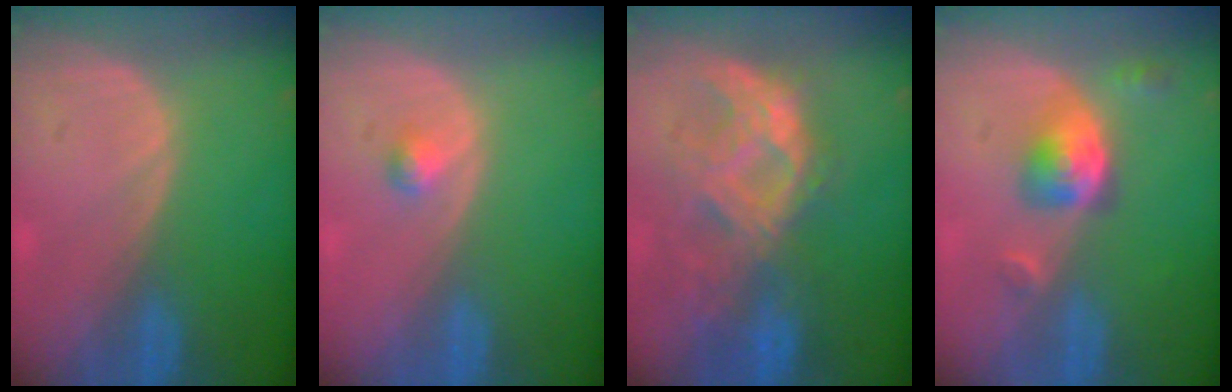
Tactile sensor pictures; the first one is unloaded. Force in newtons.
{"total": 1.3, "press": 1.2, "slide": 0.1}
{"total": 9.5, "press": 8.9, "slide": 3.5}
{"total": 5.5, "press": 5.0, "slide": 2.3}